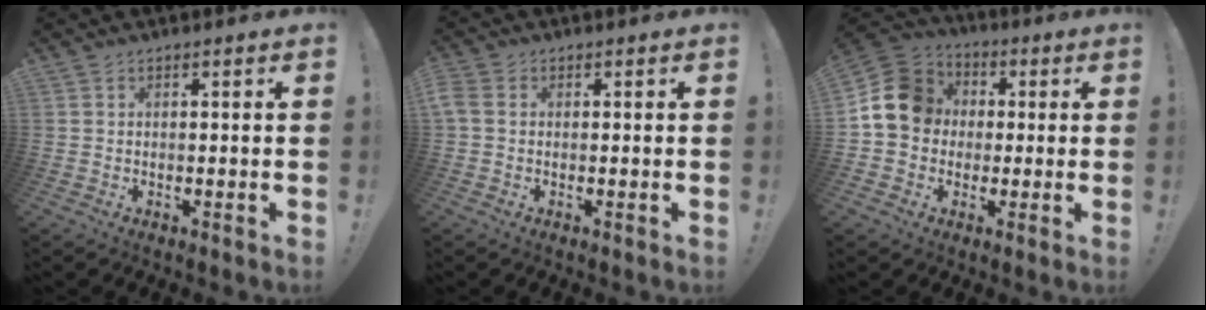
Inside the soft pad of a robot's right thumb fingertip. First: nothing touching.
{"total": 2.7, "force": [0.1, 1.9, 1.9], "torque": [-0.049, 0.007, 0.005]}
{"total": 15.7, "force": [2.0, 13.6, 7.4], "torque": [-0.120, 0.007, 0.045]}